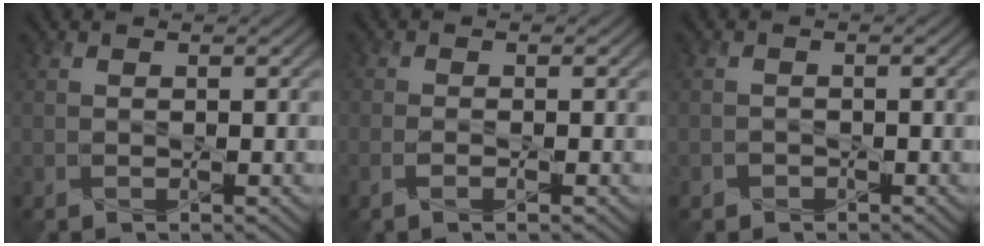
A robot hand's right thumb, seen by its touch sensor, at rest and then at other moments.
{"total": 1.8, "force": [-0.9, 0.3, 1.5], "torque": [-0.033, 0.002, -0.021]}
{"total": 1.1, "force": [-0.7, 0.8, 0.1], "torque": [0.001, -0.001, -0.015]}